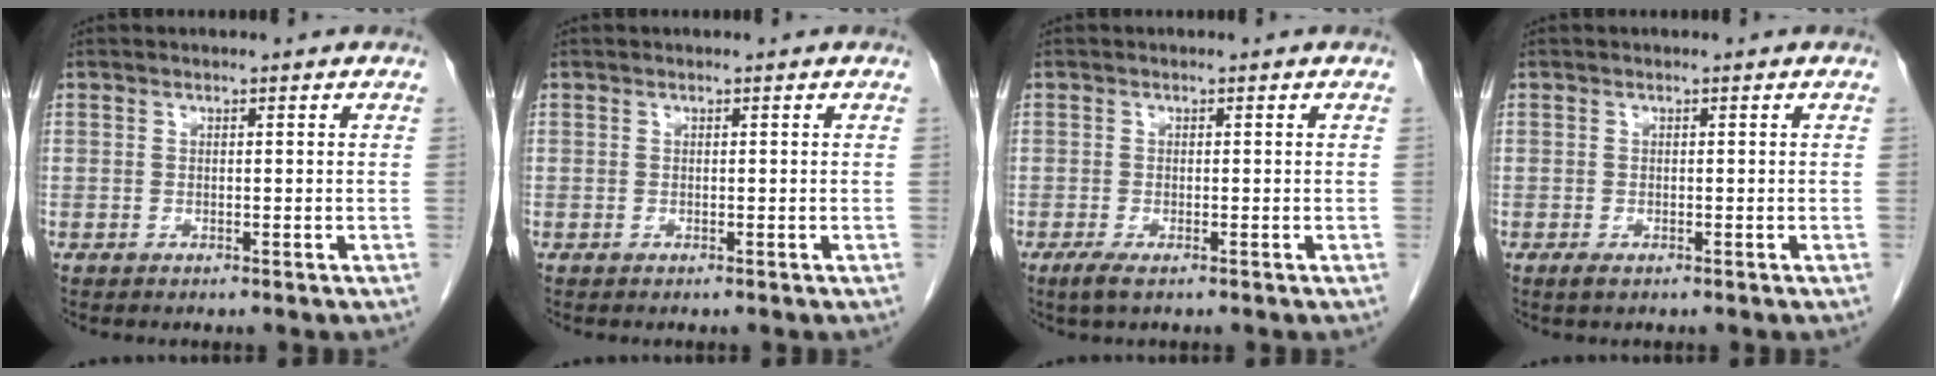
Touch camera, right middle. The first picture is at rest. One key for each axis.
{"total": 0.0}
{"total": 1.8, "fx": -1.1, "fy": 0.3, "fz": 1.4, "tx": -0.034, "ty": -0.006, "tz": -0.021}
{"total": 1.0, "fx": -0.6, "fy": 0.4, "fz": 0.7, "tx": -0.015, "ty": -0.002, "tz": -0.006}